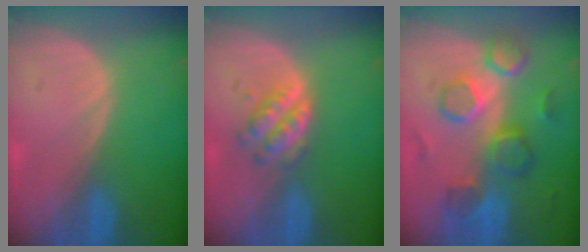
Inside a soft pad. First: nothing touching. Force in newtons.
{"total": 5.0, "press": 4.4, "slide": 2.4}
{"total": 9.3, "press": 8.7, "slide": 3.2}